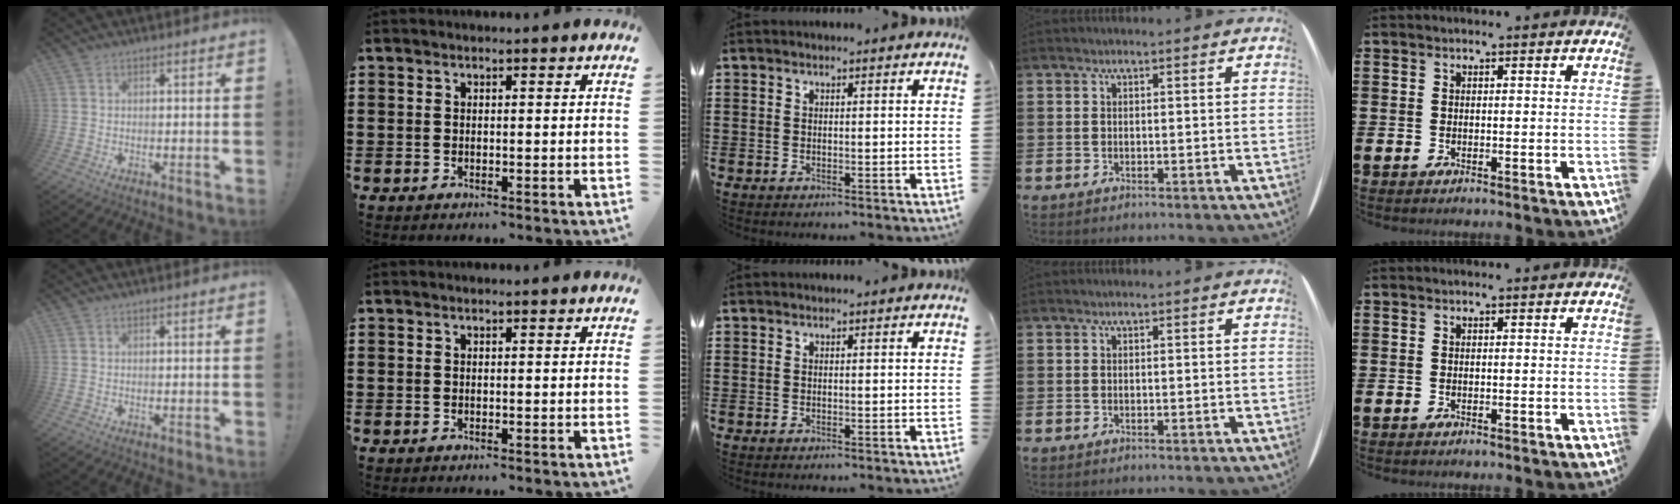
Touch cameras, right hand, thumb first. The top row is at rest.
{}